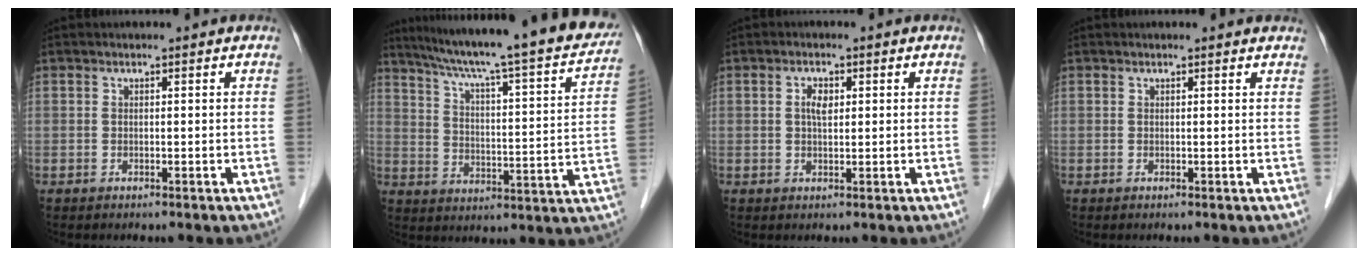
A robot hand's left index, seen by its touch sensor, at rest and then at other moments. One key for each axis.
{"total": 26.4, "fx": 22.7, "fy": 1.8, "fz": 13.3, "tx": -0.208, "ty": -0.031, "tz": 0.298}
{"total": 2.2, "fx": 0.6, "fy": 1.0, "fz": 1.8, "tx": -0.038, "ty": 0.005, "tz": 0.011}
{"total": 2.0, "fx": 1.9, "fy": 0.2, "fz": 0.5, "tx": -0.013, "ty": 0.001, "tz": 0.011}